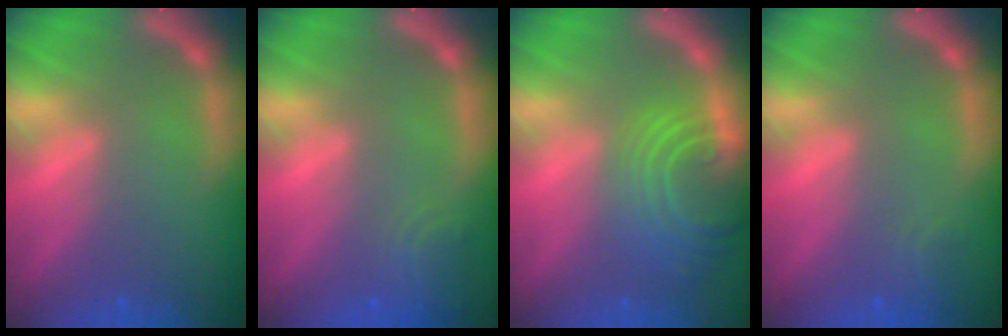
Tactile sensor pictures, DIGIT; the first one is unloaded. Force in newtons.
{"total": 2.9}
{"total": 8.5}
{"total": 1.4}